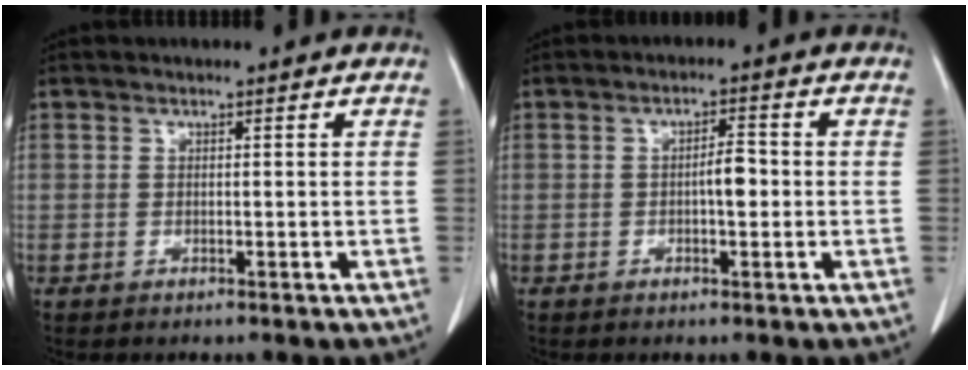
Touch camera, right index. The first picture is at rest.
{"total": 3.1, "force": [-0.4, 0.8, 3.0], "torque": [-0.047, 0.004, -0.006]}